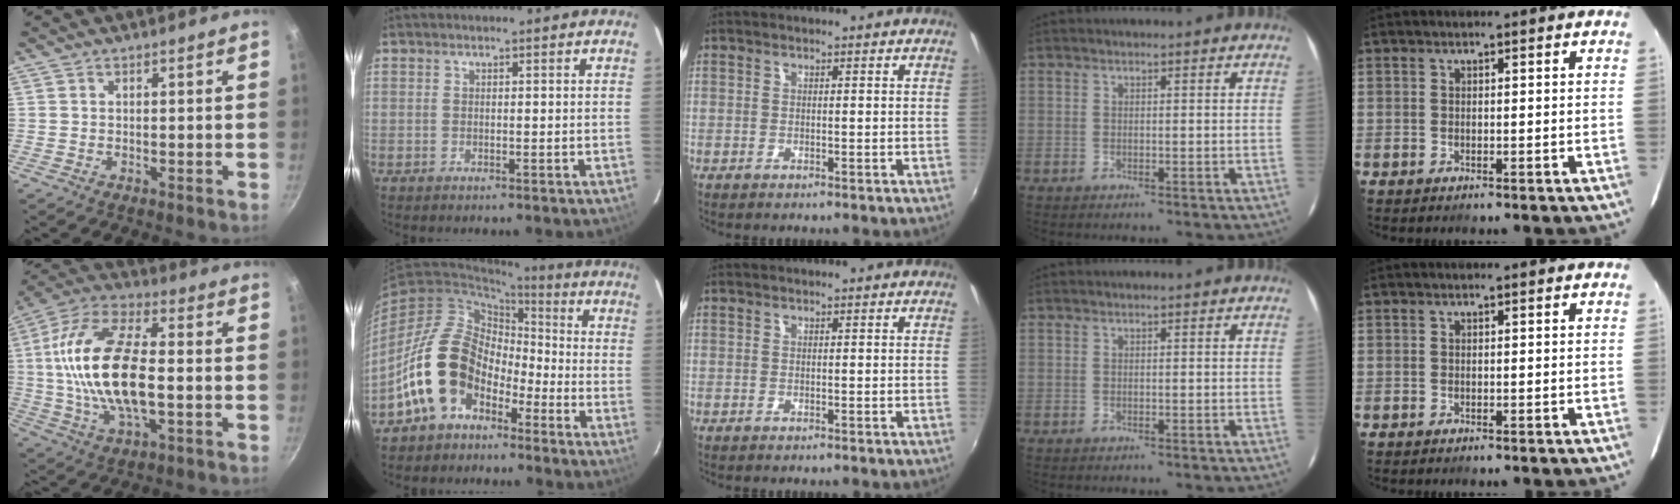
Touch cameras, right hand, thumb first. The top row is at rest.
{"thumb": {"total": 20.9, "force": [-0.5, 9.8, 18.4], "torque": [-0.349, 0.025, -0.019]}, "index": {"total": 13.7, "force": [-6.6, 9.7, 7.0], "torque": [-0.138, 0.019, -0.110]}}